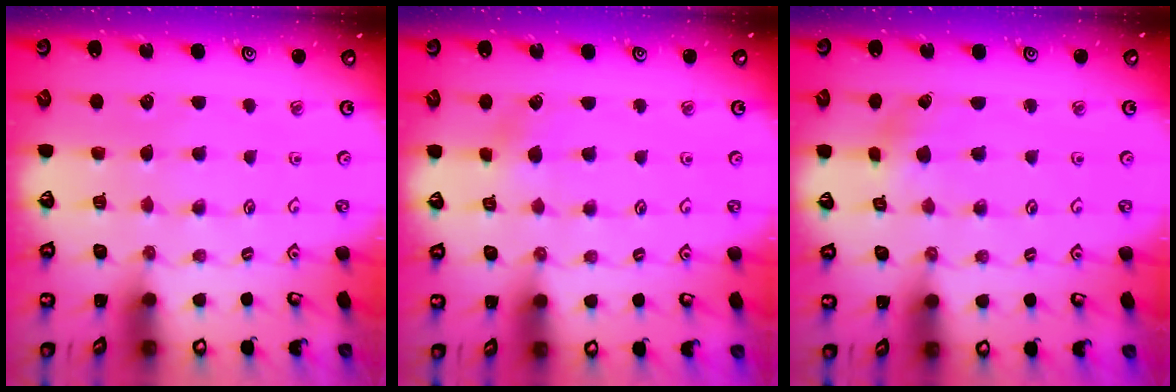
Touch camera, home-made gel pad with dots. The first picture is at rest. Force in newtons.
{"total": 2.9, "press": 2.9, "slide": 0.2}
{"total": 1.9, "press": 1.9, "slide": 0.2}